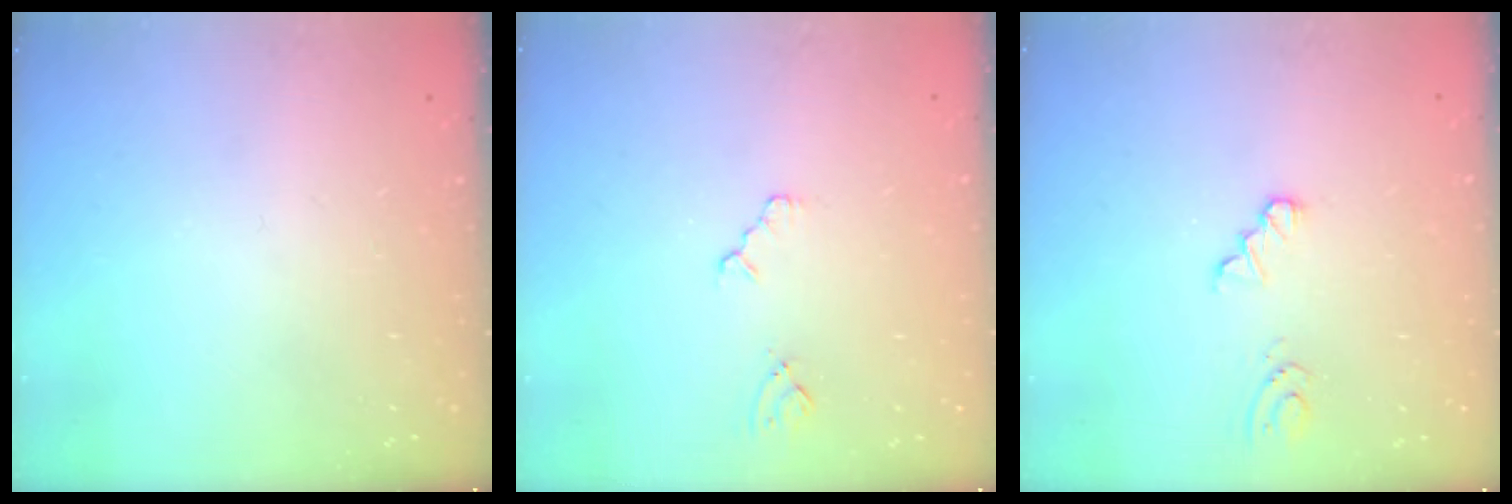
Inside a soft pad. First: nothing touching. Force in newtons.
{"total": 2.3, "press": 2.2, "slide": 0.4}
{"total": 1.1, "press": 1.1, "slide": 0.2}